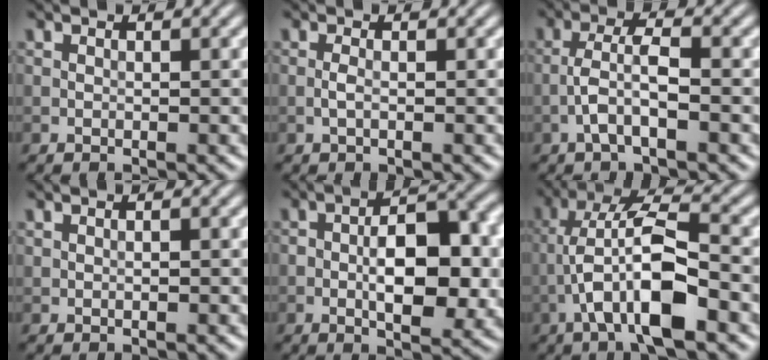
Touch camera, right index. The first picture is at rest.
{"total": 0.9, "force": [-0.3, 0.2, 0.9], "torque": [-0.019, -0.001, -0.007]}
{"total": 3.1, "force": [-1.2, 0.7, 2.8], "torque": [-0.058, 0.009, -0.029]}
{"total": 0.6, "force": [0.0, 0.2, 0.5], "torque": [-0.010, 0.000, 0.002]}
{"total": 7.9, "force": [-1.0, 3.7, 6.9], "torque": [-0.103, 0.004, -0.017]}
{"total": 8.3, "force": [-2.8, 2.3, 7.5], "torque": [-0.146, 0.013, -0.055]}